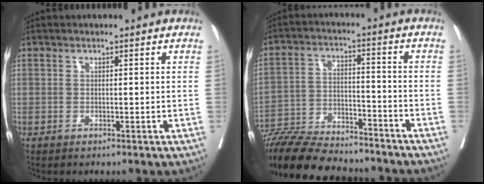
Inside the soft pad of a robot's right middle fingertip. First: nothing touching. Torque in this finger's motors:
{"motor_torque": [1.06, -1.08, 0.23, 0.11]}